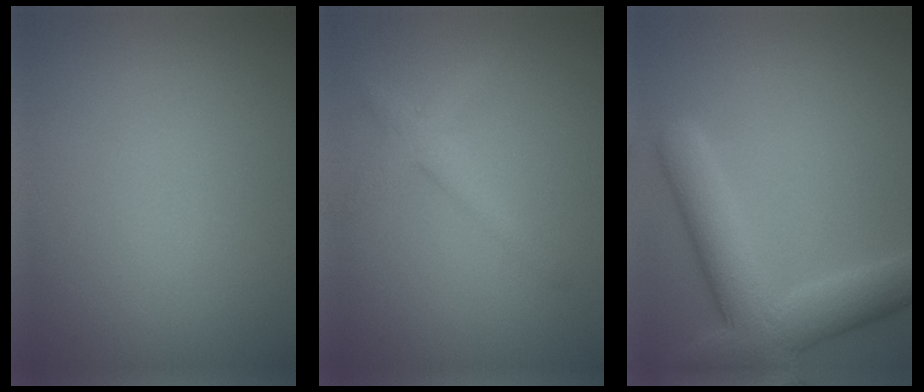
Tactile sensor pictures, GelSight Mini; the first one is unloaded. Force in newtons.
{"total": 2.5, "press": 2.5, "slide": 0.1}
{"total": 7.5, "press": 7.5, "slide": 0.4}